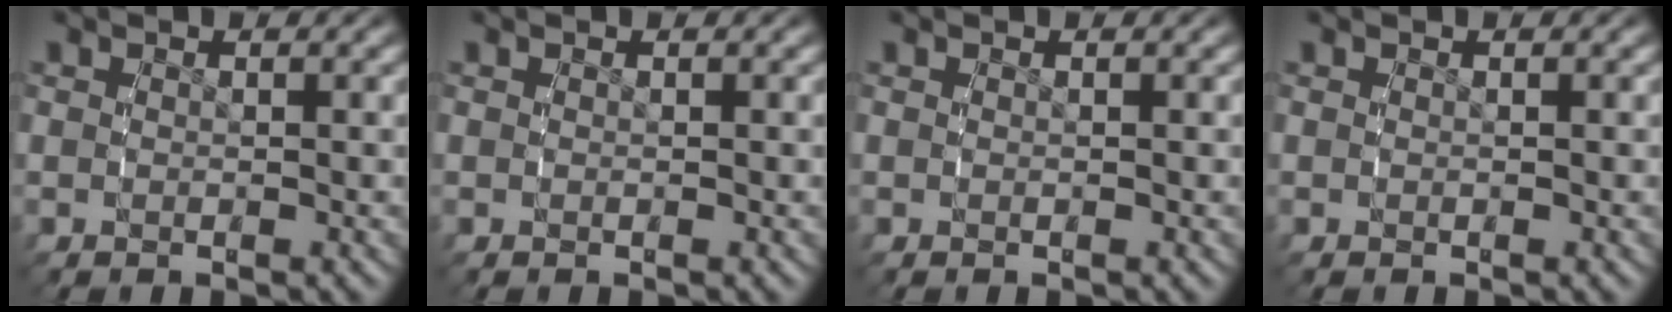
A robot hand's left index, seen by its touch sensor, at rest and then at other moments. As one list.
[{"total": 0.0}, {"total": 0.0}, {"total": 0.0}]